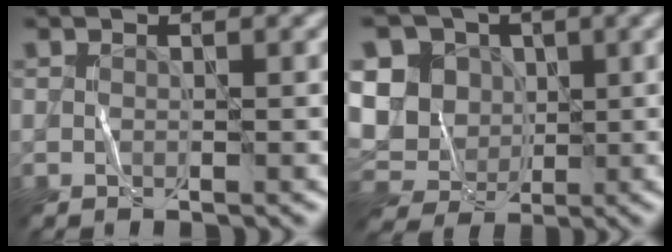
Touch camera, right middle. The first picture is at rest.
{"total": 11.0, "force": [1.2, 9.5, 5.3], "torque": [-0.106, 0.013, -0.007]}